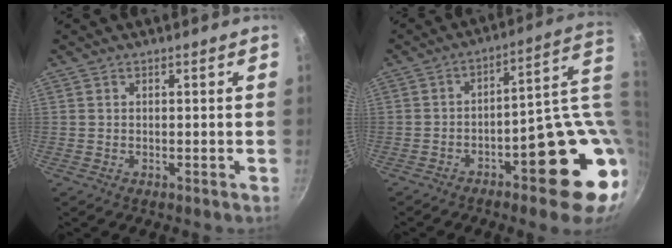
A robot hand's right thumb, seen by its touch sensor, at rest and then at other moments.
{"total": 19.5, "force": [-1.6, 7.0, 18.1], "torque": [-0.193, 0.005, -0.012]}